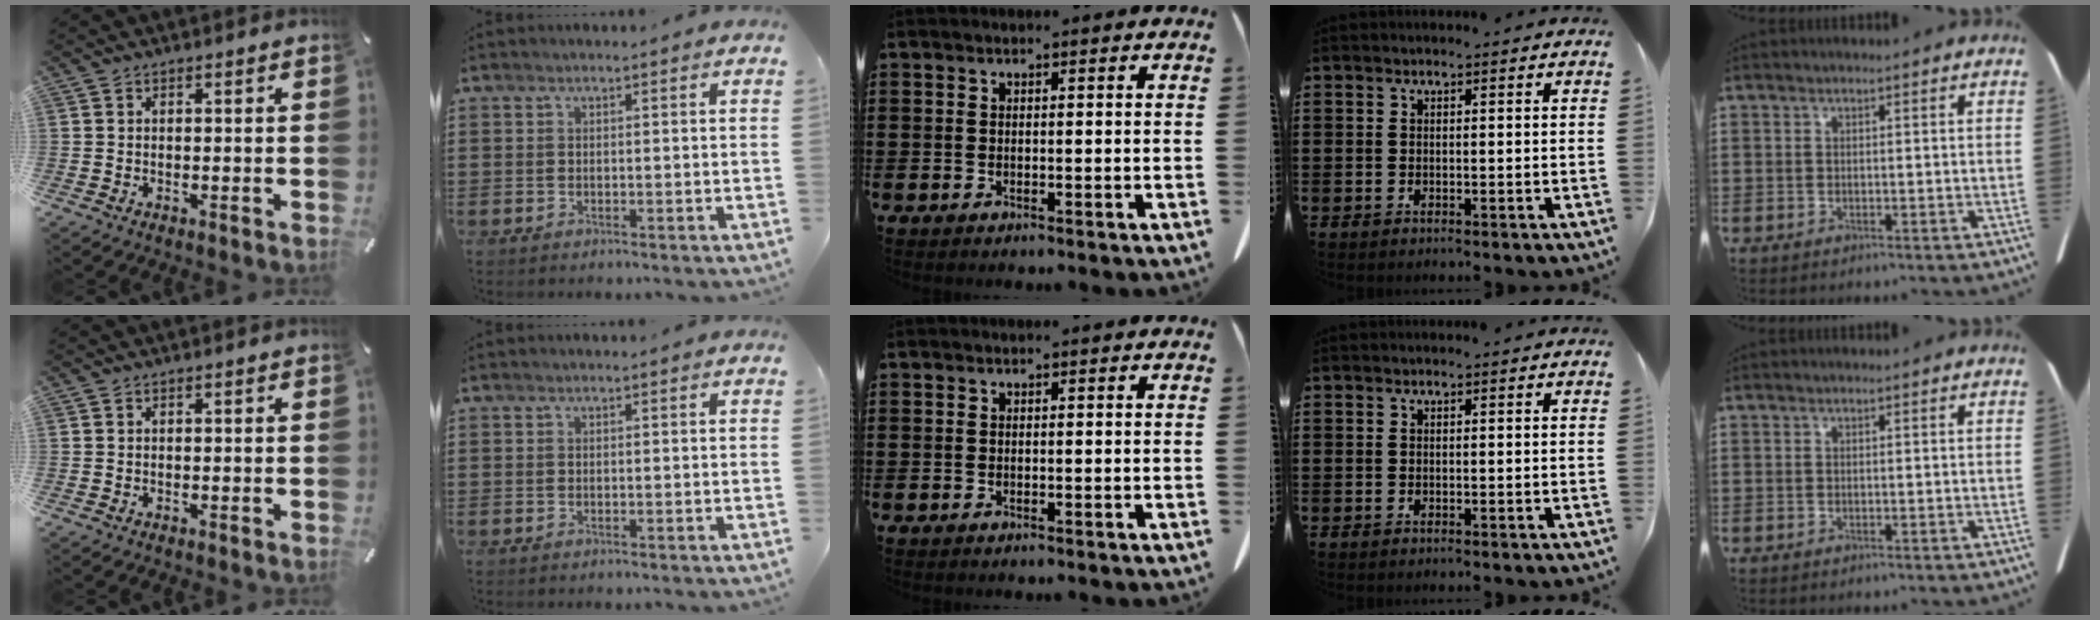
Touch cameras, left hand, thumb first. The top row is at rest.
{}